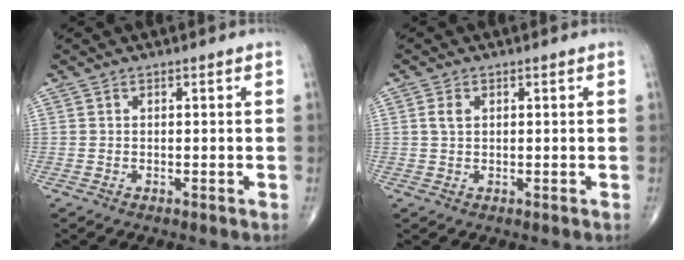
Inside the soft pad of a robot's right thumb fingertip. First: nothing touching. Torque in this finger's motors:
{"motor_torque": [-0.10, 0.01, 0.26, 0.09, 0.02]}